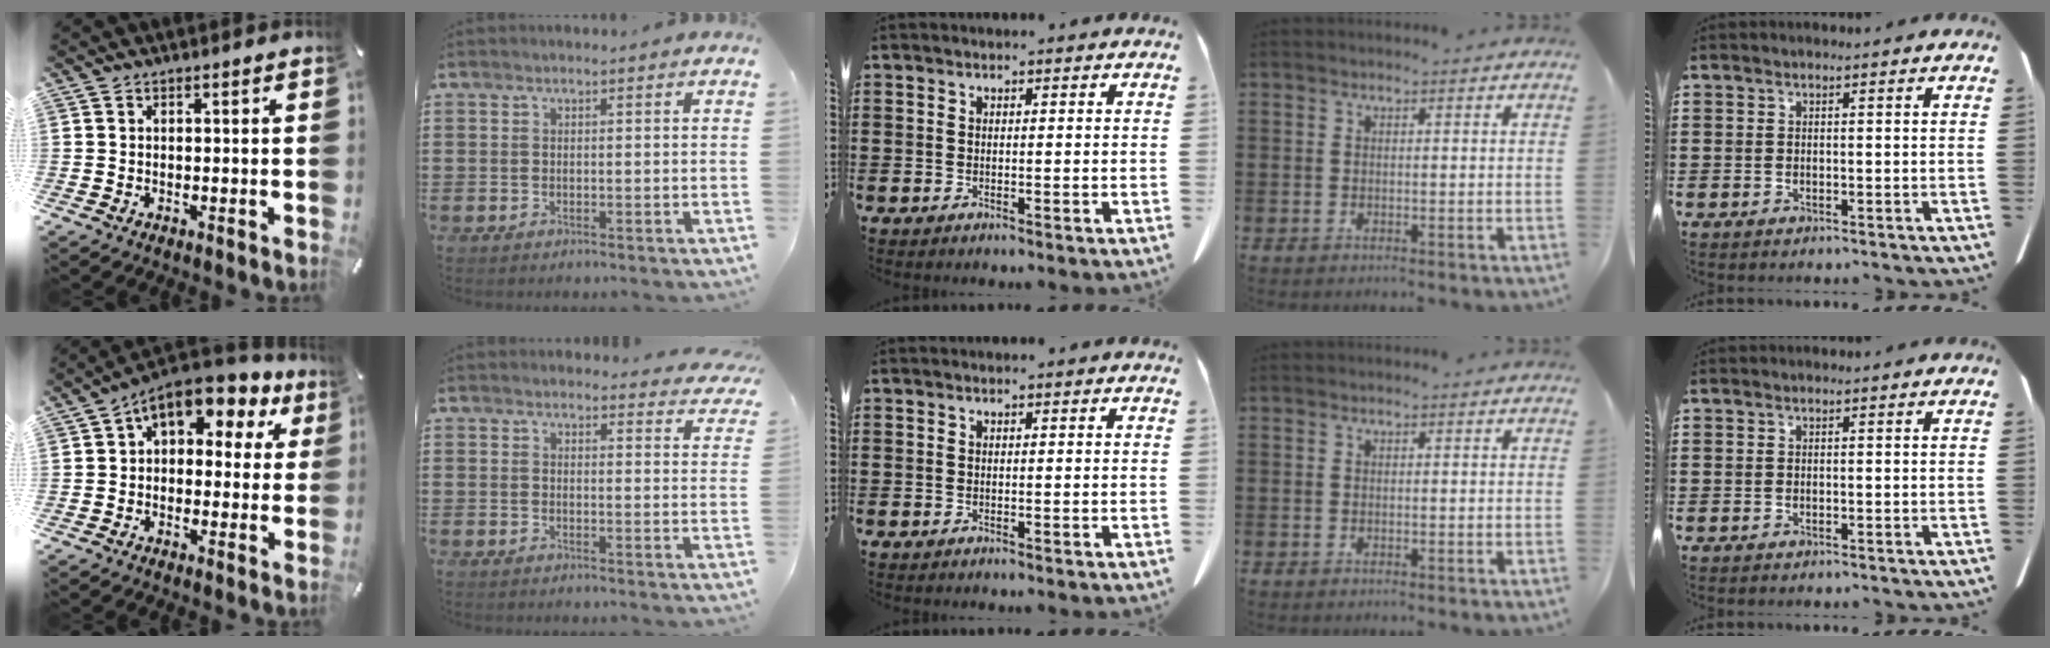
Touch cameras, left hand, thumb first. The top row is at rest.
{"thumb": {"total": 10.4, "force": [5.8, 5.9, 6.2], "torque": [-0.091, -0.033, 0.102]}, "index": {"total": 2.7, "force": [2.7, 0.5, 0.4], "torque": [-0.009, -0.013, 0.048]}}